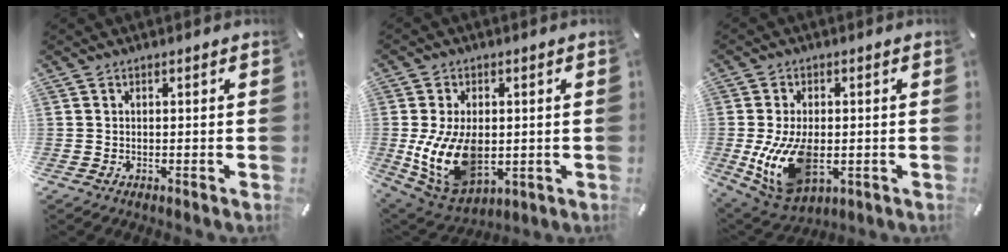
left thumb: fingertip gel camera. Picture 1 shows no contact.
{"total": 14.7, "force": [-0.9, 9.8, 10.9], "torque": [-0.223, -0.005, -0.009]}
{"total": 14.3, "force": [-1.8, 9.0, 11.0], "torque": [-0.223, -0.012, -0.029]}